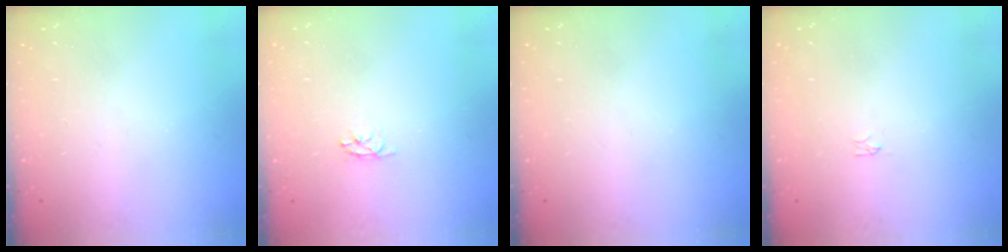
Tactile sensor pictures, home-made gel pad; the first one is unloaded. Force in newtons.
{"total": 2.9, "press": 2.9, "slide": 0.3}
{"total": 0.0}
{"total": 0.0}